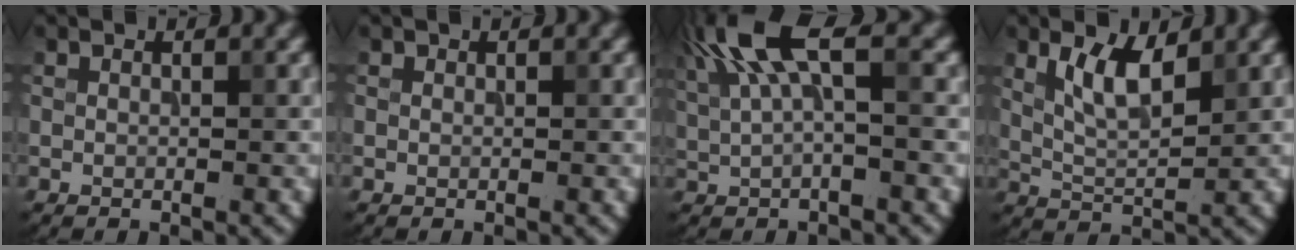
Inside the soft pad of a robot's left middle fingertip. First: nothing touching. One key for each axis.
{"total": 0.0}
{"total": 6.6, "fx": 2.5, "fy": 2.0, "fz": 5.7, "tx": -0.121, "ty": 0.016, "tz": 0.046}
{"total": 4.1, "fx": 1.9, "fy": 1.5, "fz": 3.3, "tx": -0.069, "ty": 0.000, "tz": 0.037}